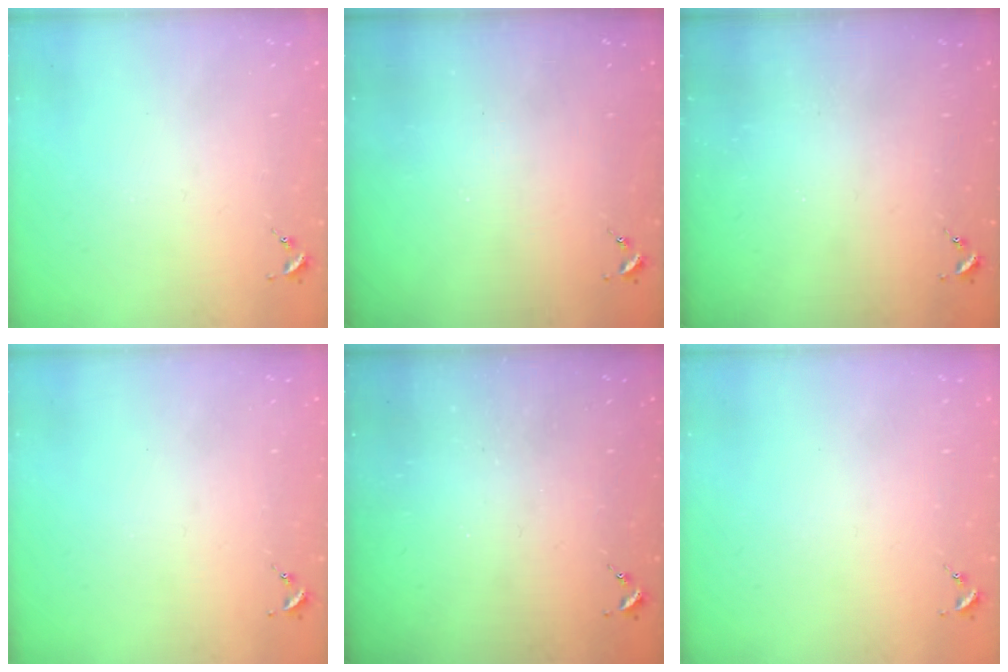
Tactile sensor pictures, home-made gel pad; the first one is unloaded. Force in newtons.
{"total": 0.0}
{"total": 0.0}
{"total": 0.0}
{"total": 0.0}
{"total": 0.0}